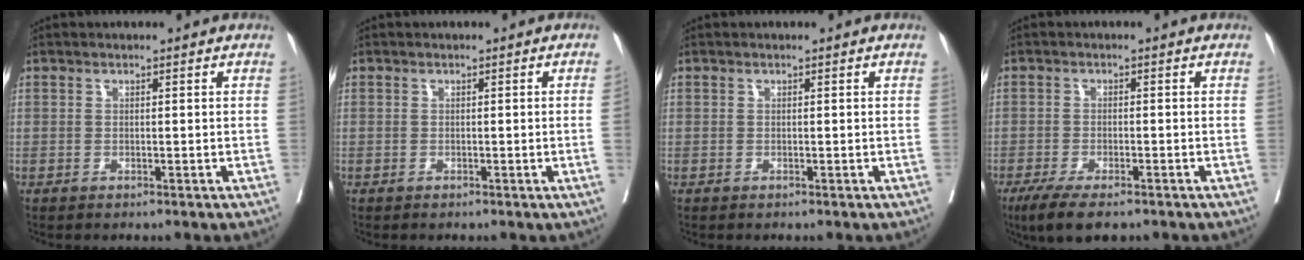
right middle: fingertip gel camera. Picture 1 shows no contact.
{"total": 0.9, "force": [-0.1, -0.3, 0.8], "torque": [-0.009, -0.001, 0.001]}
{"total": 0.0}
{"total": 6.9, "force": [-4.9, 1.9, 4.5], "torque": [-0.071, -0.014, -0.080]}